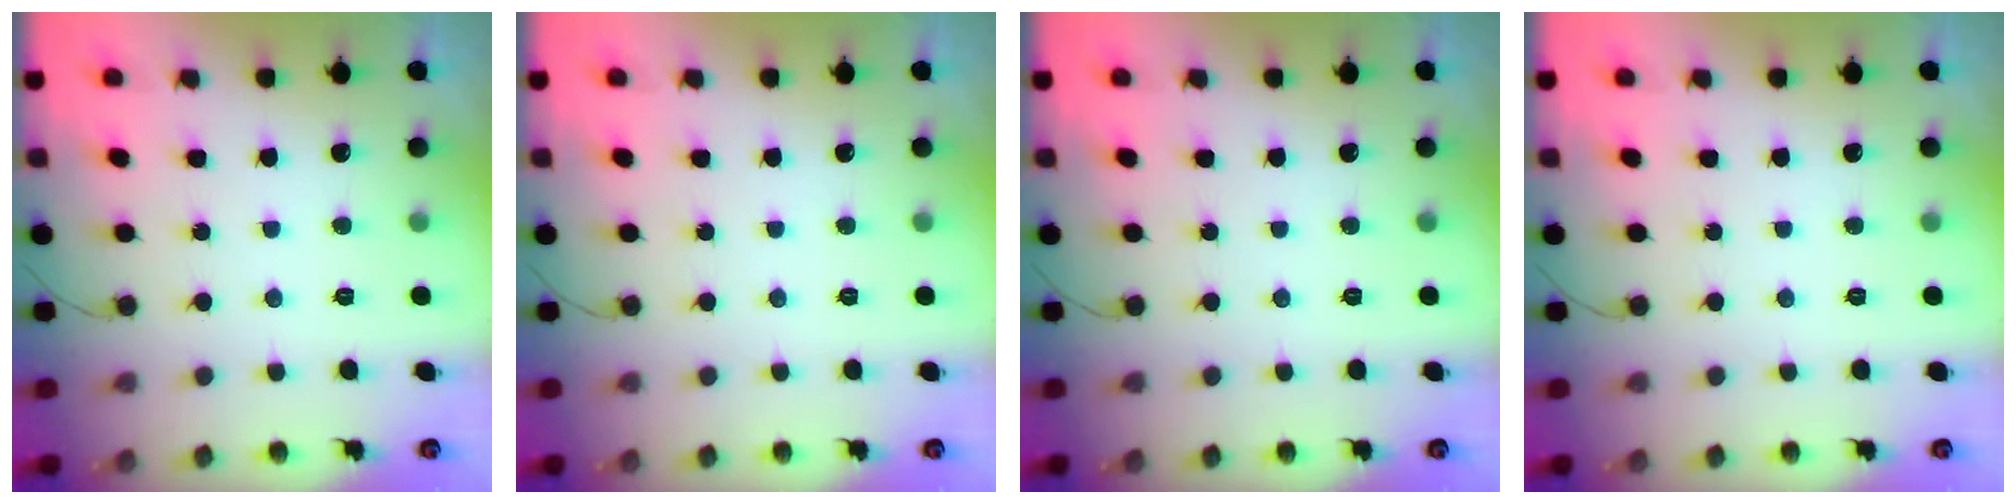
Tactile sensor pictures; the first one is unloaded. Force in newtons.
{"total": 0.0}
{"total": 0.0}
{"total": 0.0}